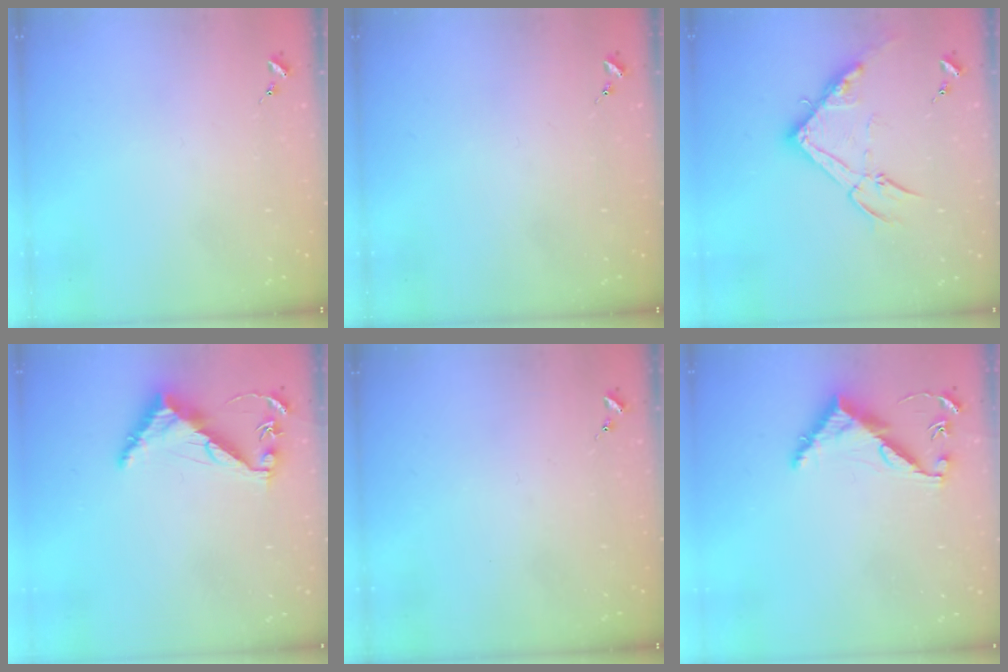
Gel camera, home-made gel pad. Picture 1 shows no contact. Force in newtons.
{"total": 0.0}
{"total": 15.6, "press": 15.6, "slide": 0.6}
{"total": 7.3, "press": 7.3, "slide": 0.6}
{"total": 0.0}
{"total": 7.5, "press": 7.5, "slide": 0.5}